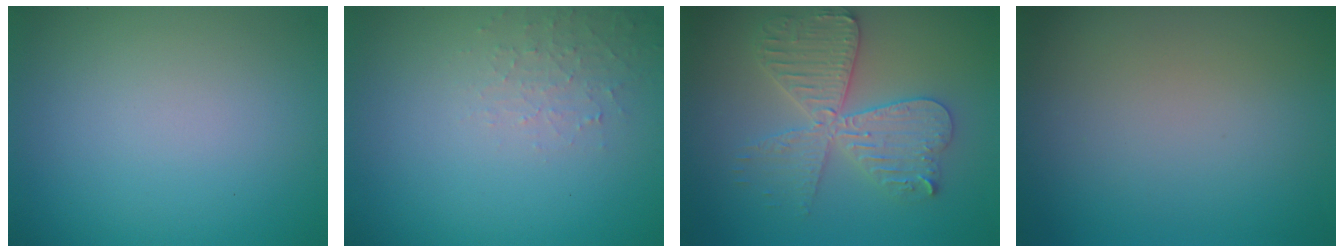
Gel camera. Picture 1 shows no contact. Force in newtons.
{"total": 1.8, "press": 1.8, "slide": 0.4}
{"total": 5.7, "press": 5.6, "slide": 0.7}
{"total": 0.0}